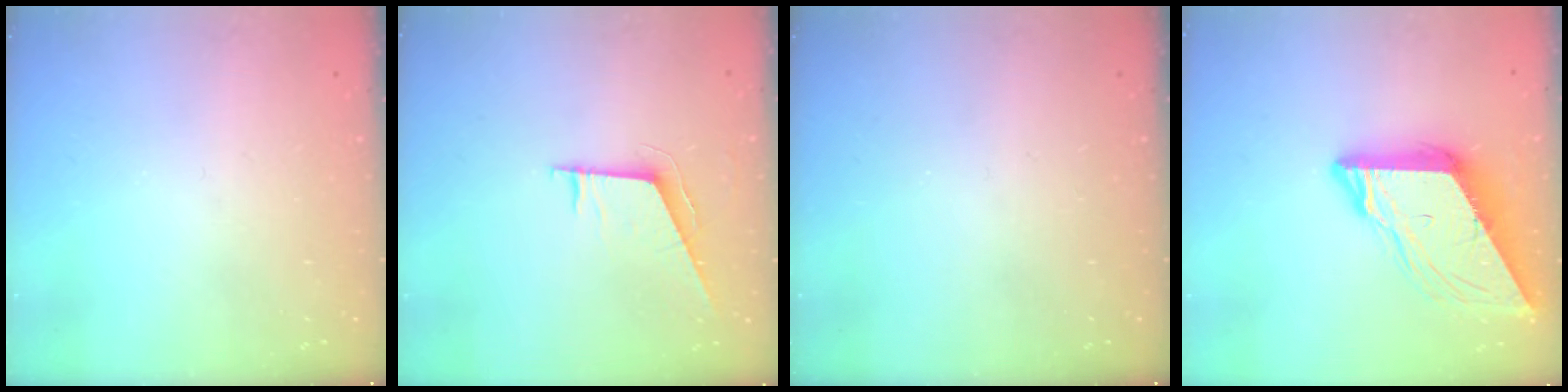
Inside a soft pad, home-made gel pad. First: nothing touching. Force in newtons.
{"total": 6.3, "press": 6.3, "slide": 0.7}
{"total": 0.0}
{"total": 9.3, "press": 9.2, "slide": 0.8}